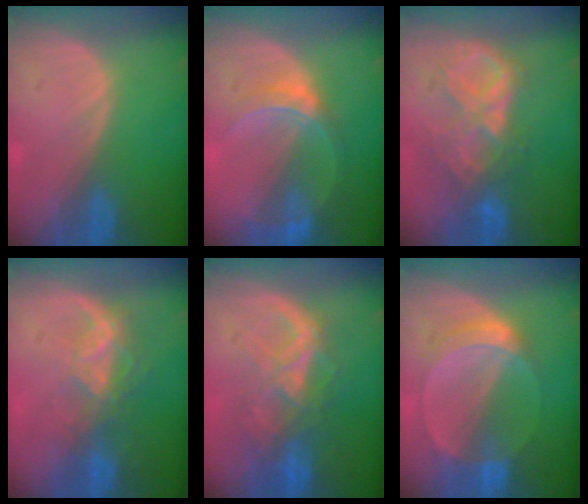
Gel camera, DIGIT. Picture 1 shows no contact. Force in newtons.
{"total": 6.3, "press": 5.6, "slide": 3.0}
{"total": 8.8, "press": 7.6, "slide": 4.3}
{"total": 6.6, "press": 5.8, "slide": 3.1}
{"total": 8.8, "press": 7.6, "slide": 4.5}
{"total": 6.0, "press": 5.5, "slide": 2.4}